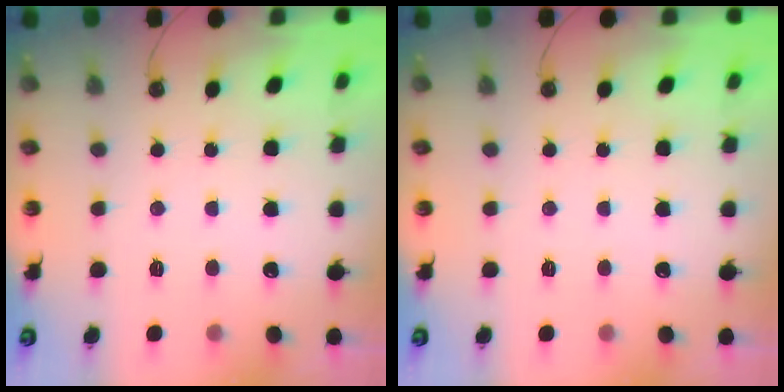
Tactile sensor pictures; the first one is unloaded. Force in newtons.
{"total": 0.0}